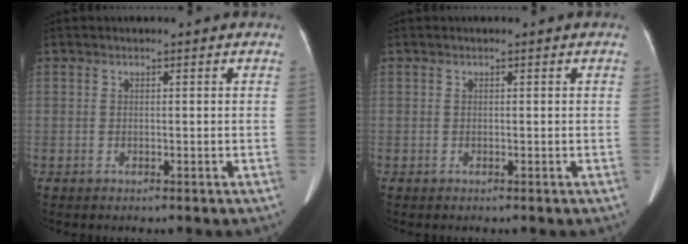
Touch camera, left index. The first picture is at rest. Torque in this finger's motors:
{"motor_torque": [0.08, 0.07, 0.00, 0.01]}